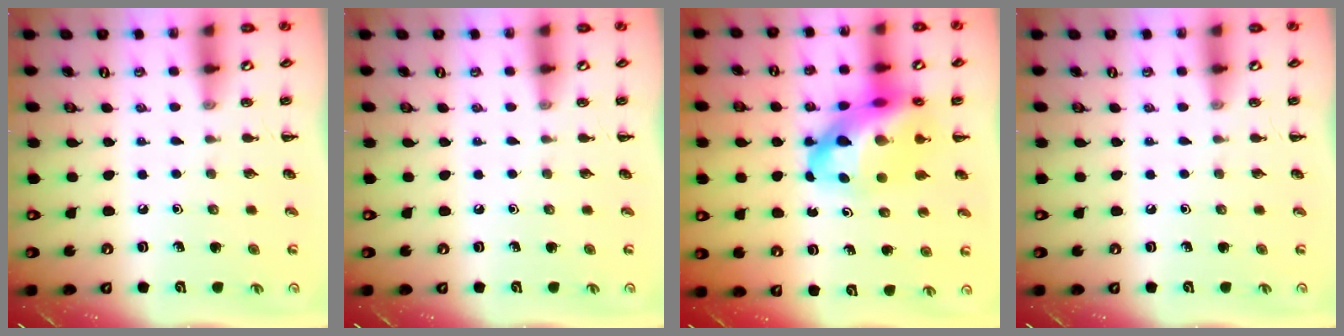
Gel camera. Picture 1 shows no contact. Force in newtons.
{"total": 0.0}
{"total": 17.9, "press": 17.4, "slide": 4.2}
{"total": 0.0}